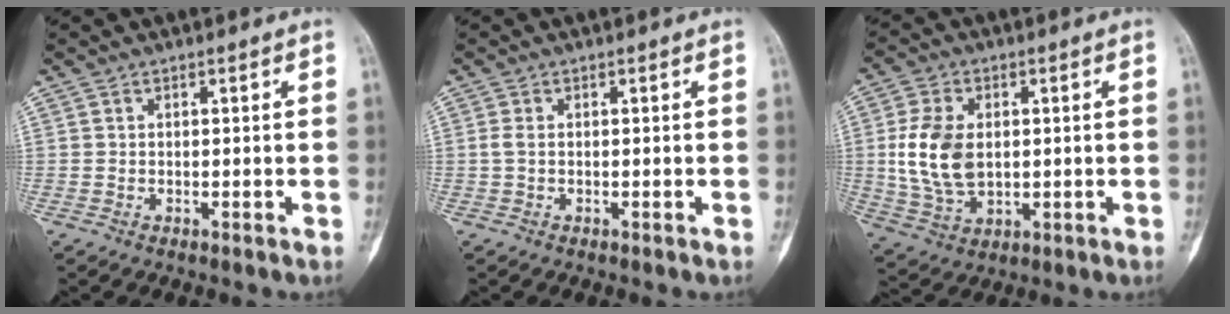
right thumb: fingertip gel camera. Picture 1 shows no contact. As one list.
[{"total": 1.1, "force": [0.0, 0.5, 1.0], "torque": [-0.026, -0.002, -0.001]}, {"total": 11.7, "force": [0.8, 7.6, 8.8], "torque": [-0.170, -0.005, 0.026]}]